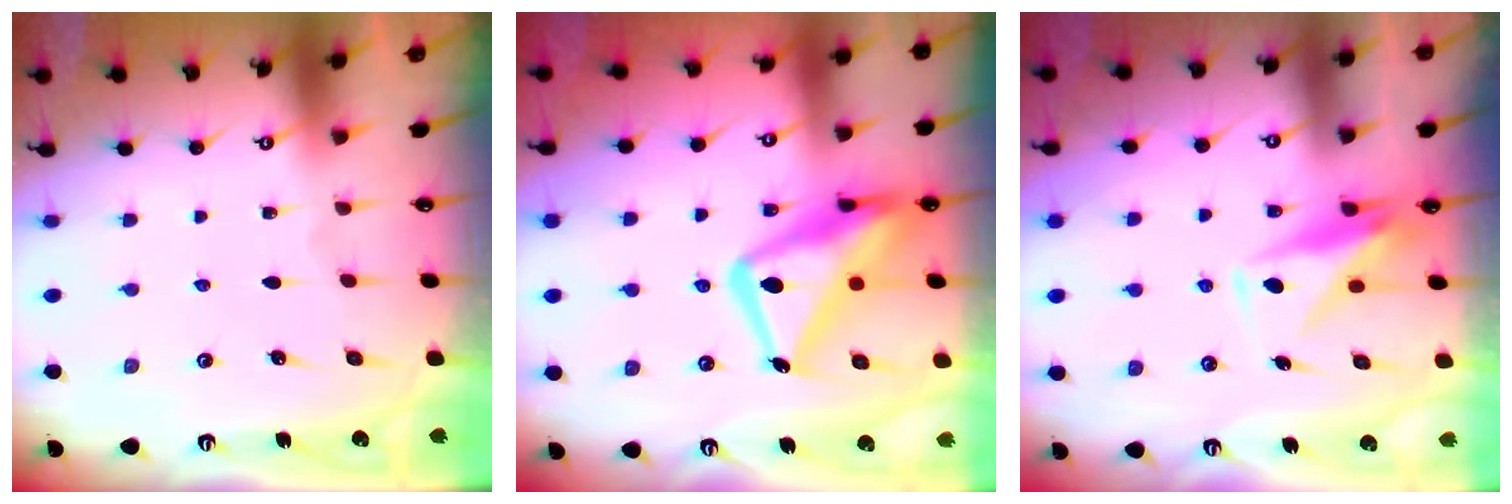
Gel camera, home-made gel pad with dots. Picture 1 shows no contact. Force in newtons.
{"total": 19.5, "press": 19.4, "slide": 1.8}
{"total": 8.8, "press": 8.8, "slide": 0.1}